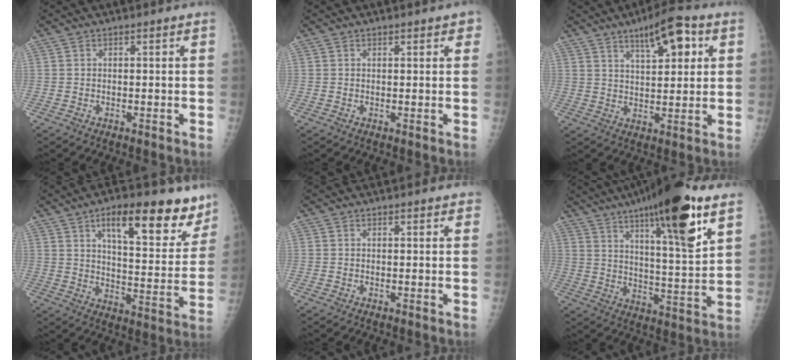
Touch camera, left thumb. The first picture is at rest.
{"total": 2.1, "force": [1.2, 0.8, 1.4], "torque": [-0.008, -0.001, 0.013]}
{"total": 10.0, "force": [4.8, 3.6, 8.0], "torque": [-0.105, -0.015, 0.073]}
{"total": 18.6, "force": [11.5, 6.9, 12.8], "torque": [-0.123, -0.056, 0.169]}
{"total": 1.1, "force": [0.8, 0.5, 0.6], "torque": [-0.003, -0.002, 0.007]}
{"total": 21.3, "force": [12.2, 4.0, 17.0], "torque": [-0.250, -0.050, 0.191]}